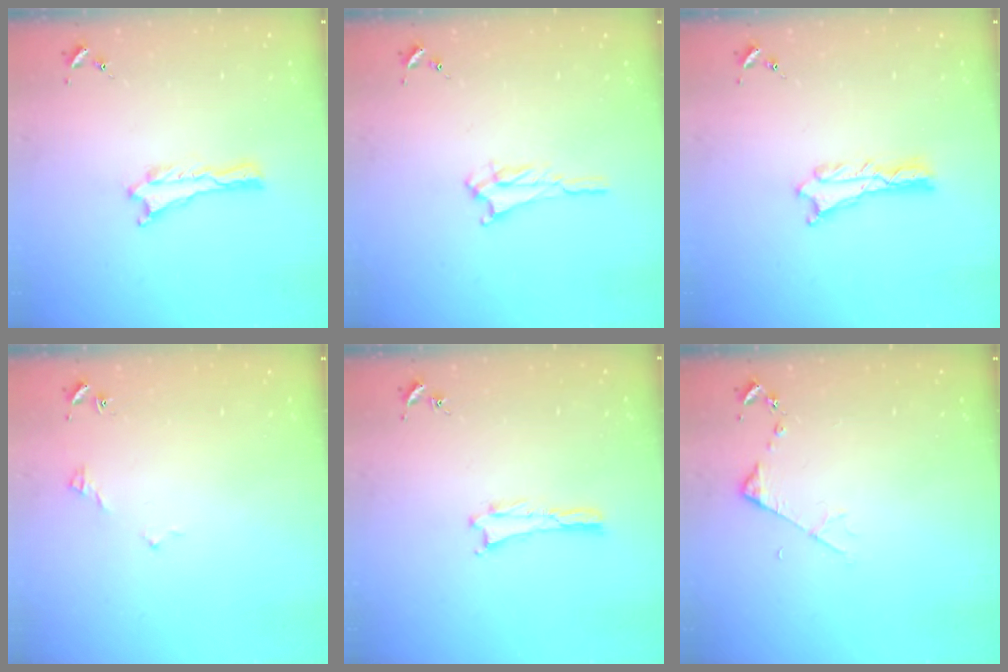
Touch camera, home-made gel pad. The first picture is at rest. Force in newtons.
{"total": 1.7, "press": 1.6, "slide": 0.3}
{"total": 0.7, "press": 0.7, "slide": 0.1}
{"total": 2.9, "press": 2.9, "slide": 0.3}
{"total": 0.0}
{"total": 3.2, "press": 3.2, "slide": 0.4}